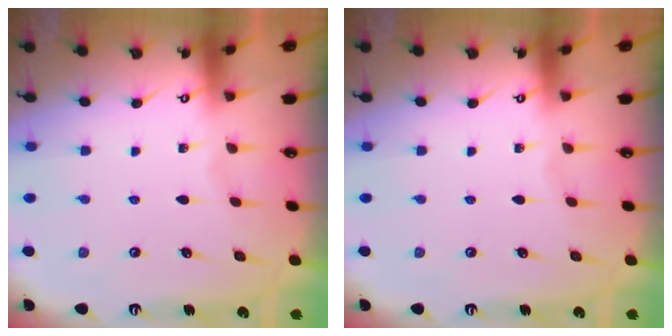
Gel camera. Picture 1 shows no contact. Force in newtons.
{"total": 0.0}